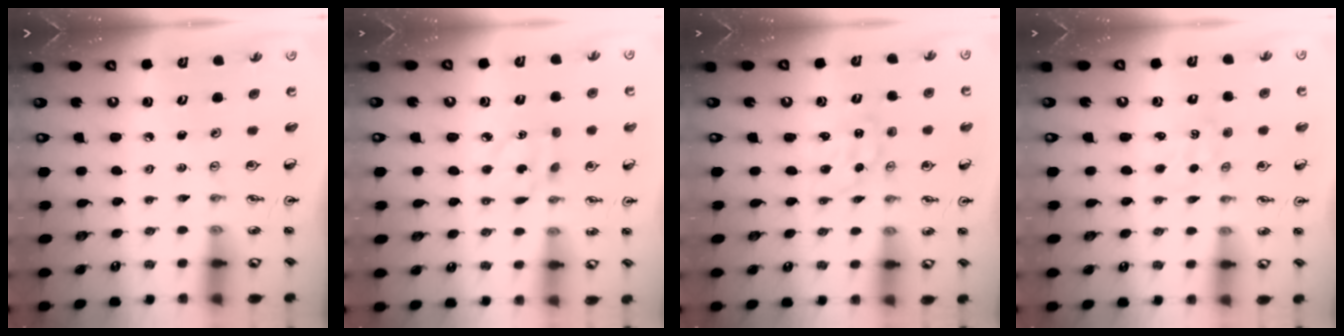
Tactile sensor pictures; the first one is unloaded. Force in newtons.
{"total": 3.7, "press": 3.7, "slide": 0.3}
{"total": 0.6, "press": 0.4, "slide": 0.4}
{"total": 1.6, "press": 1.5, "slide": 0.3}